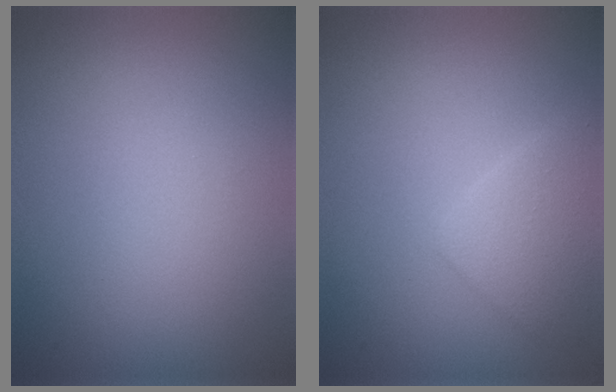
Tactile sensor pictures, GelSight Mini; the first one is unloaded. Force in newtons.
{"total": 2.8, "press": 2.8, "slide": 0.1}